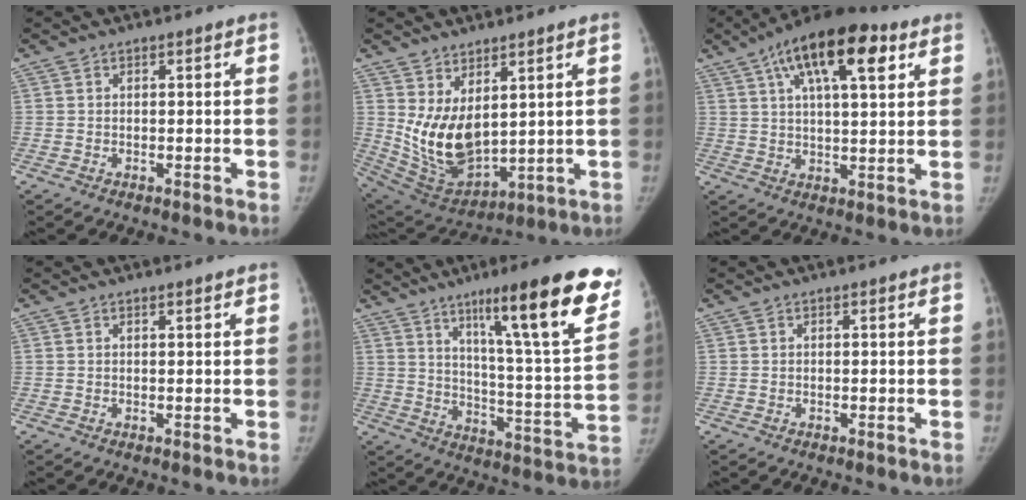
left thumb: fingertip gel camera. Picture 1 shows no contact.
{"total": 12.6, "force": [3.4, 6.7, 10.1], "torque": [-0.169, -0.036, 0.091]}
{"total": 16.9, "force": [7.9, 6.4, 13.6], "torque": [-0.204, -0.005, 0.122]}
{"total": 0.6, "force": [0.5, 0.1, 0.3], "torque": [-0.007, -0.004, 0.009]}
{"total": 24.6, "force": [13.8, 3.3, 20.1], "torque": [-0.267, -0.053, 0.210]}
{"total": 0.0}